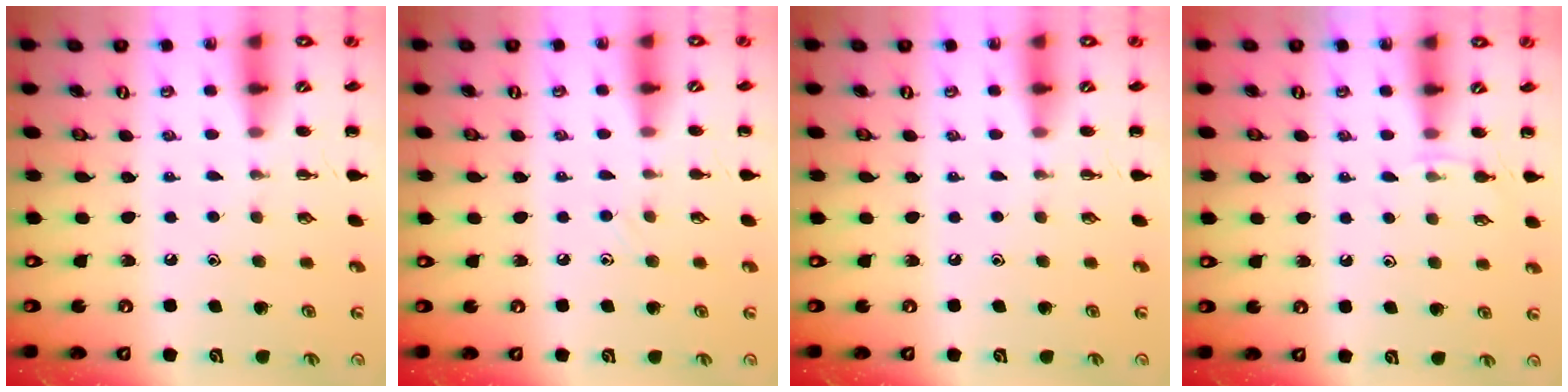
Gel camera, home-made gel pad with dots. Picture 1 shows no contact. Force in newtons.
{"total": 3.7, "press": 3.4, "slide": 1.4}
{"total": 0.0}
{"total": 4.7, "press": 4.6, "slide": 1.3}